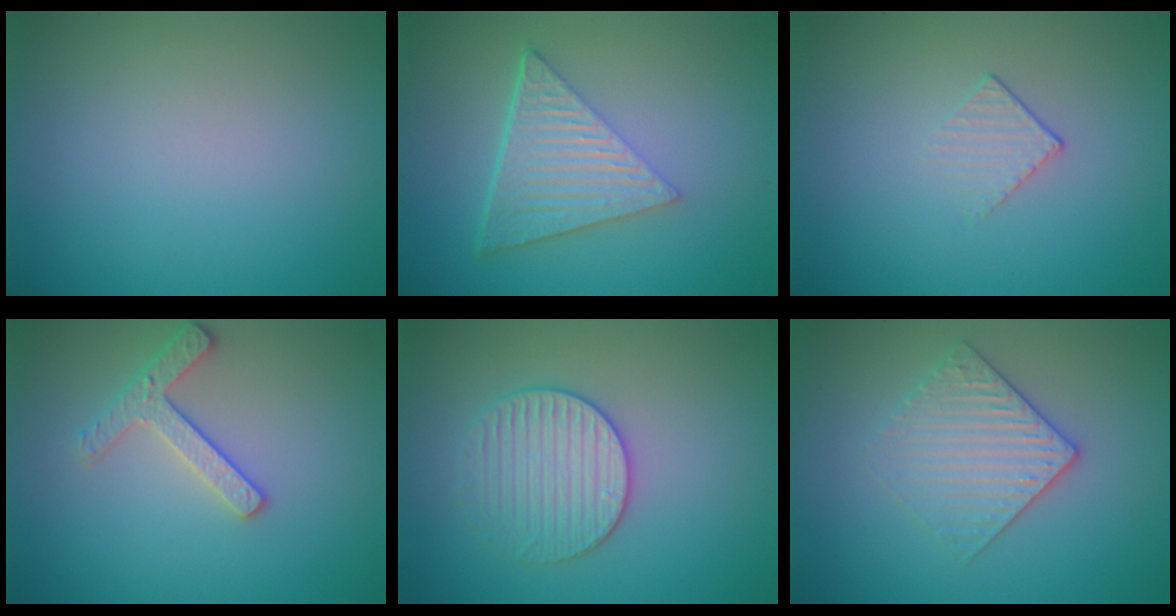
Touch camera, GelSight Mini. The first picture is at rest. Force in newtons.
{"total": 6.3, "press": 4.2, "slide": 4.7}
{"total": 1.2, "press": 0.5, "slide": 1.1}
{"total": 2.4, "press": 2.3, "slide": 0.5}
{"total": 3.1, "press": 3.1, "slide": 0.5}
{"total": 3.2, "press": 2.9, "slide": 1.4}